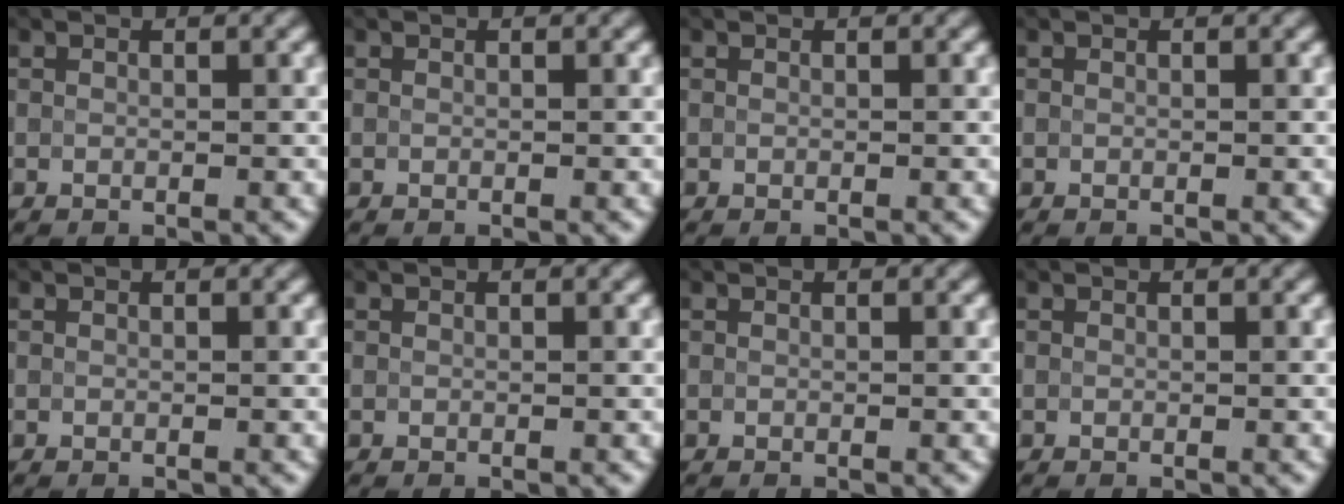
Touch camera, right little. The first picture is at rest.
{"total": 0.0}
{"total": 0.0}
{"total": 0.0}
{"total": 0.0}
{"total": 0.0}
{"total": 0.0}
{"total": 0.0}